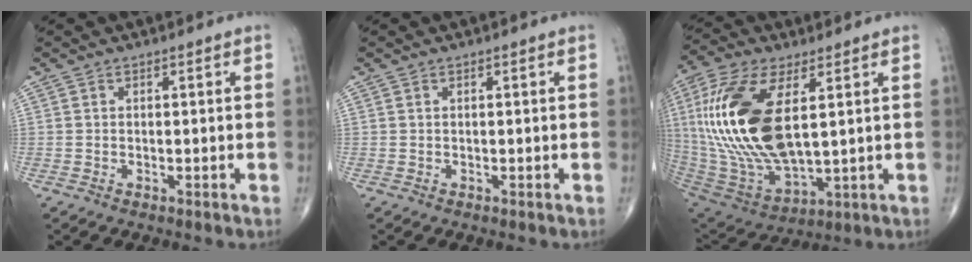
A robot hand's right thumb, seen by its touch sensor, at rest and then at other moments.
{"total": 0.0}
{"total": 24.5, "force": [4.4, 11.2, 21.3], "torque": [-0.458, -0.026, 0.091]}